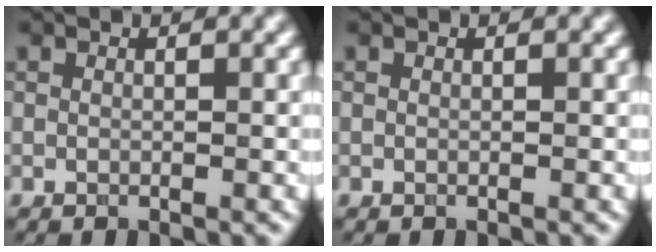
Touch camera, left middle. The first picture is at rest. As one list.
[{"total": 0.0}]